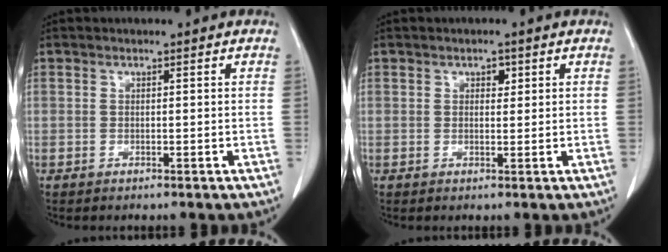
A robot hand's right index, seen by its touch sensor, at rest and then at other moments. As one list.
[{"total": 2.0, "force": [0.8, 1.3, 1.3], "torque": [-0.027, 0.007, 0.014]}]